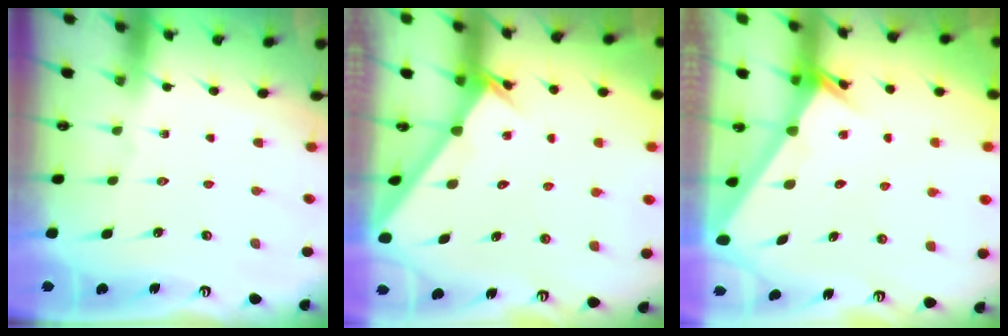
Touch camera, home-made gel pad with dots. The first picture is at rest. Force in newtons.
{"total": 2.2, "press": 2.2, "slide": 0.2}
{"total": 2.5, "press": 2.5, "slide": 0.1}